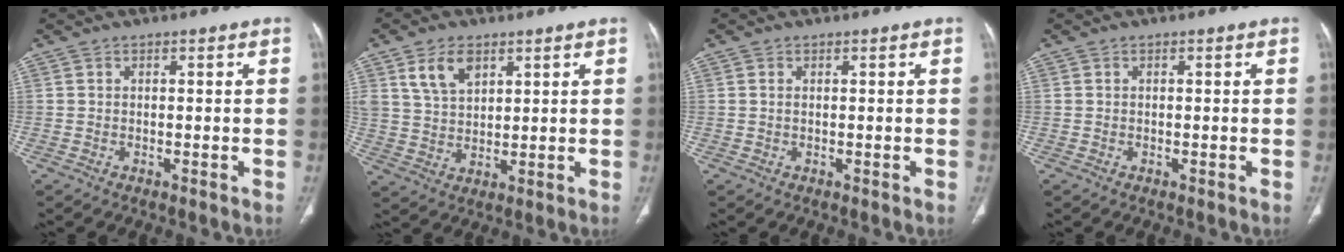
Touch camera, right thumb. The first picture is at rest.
{"total": 7.3, "force": [3.9, 4.4, 4.3], "torque": [-0.068, -0.018, 0.080]}
{"total": 0.0}
{"total": 0.0}